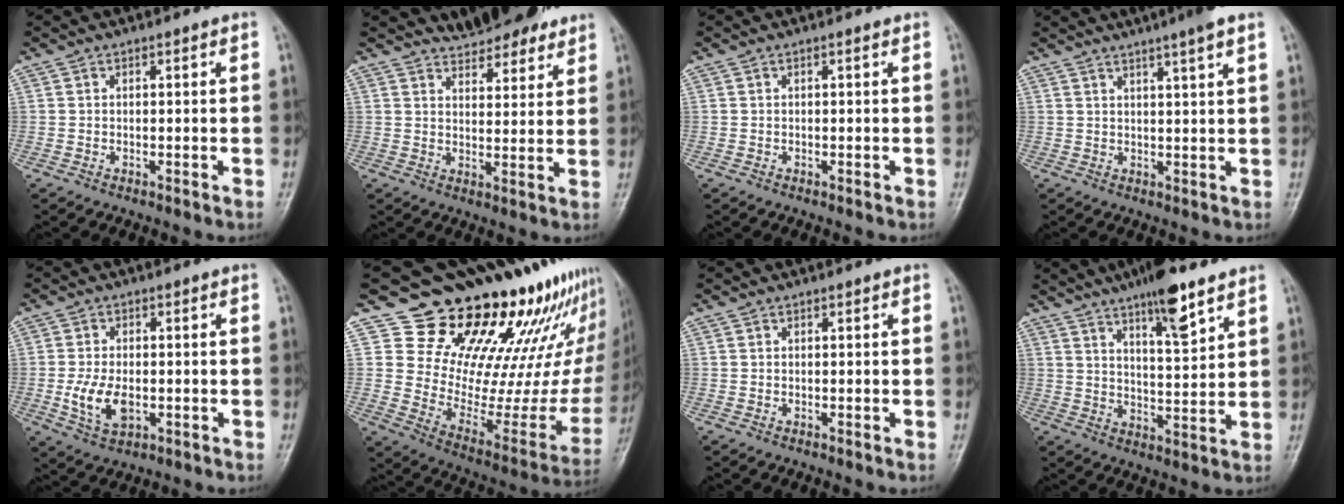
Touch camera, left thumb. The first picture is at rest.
{"total": 9.3, "force": [8.0, 3.6, 3.1], "torque": [-0.018, -0.040, 0.112]}
{"total": 0.0}
{"total": 6.7, "force": [4.8, -0.1, 4.7], "torque": [-0.063, 0.001, 0.066]}
{"total": 7.3, "force": [-1.4, 4.3, 5.7], "torque": [-0.106, -0.003, -0.022]}
{"total": 27.0, "force": [21.2, 11.9, 11.8], "torque": [-0.123, -0.150, 0.295]}
{"total": 0.0}
{"total": 11.1, "force": [7.3, 2.4, 8.0], "torque": [-0.115, -0.039, 0.117]}